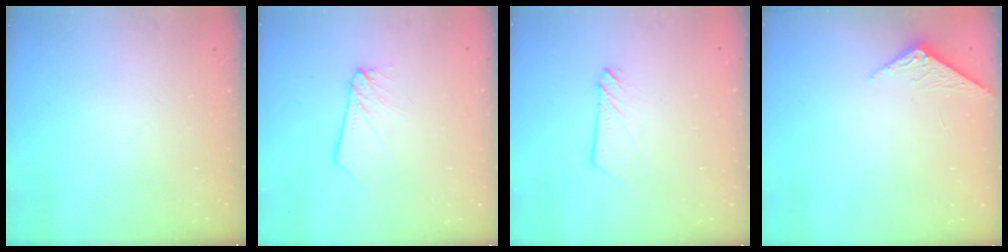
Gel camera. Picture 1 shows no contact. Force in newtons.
{"total": 2.2, "press": 2.2, "slide": 0.1}
{"total": 2.3, "press": 2.3, "slide": 0.2}
{"total": 2.4, "press": 2.4, "slide": 0.3}